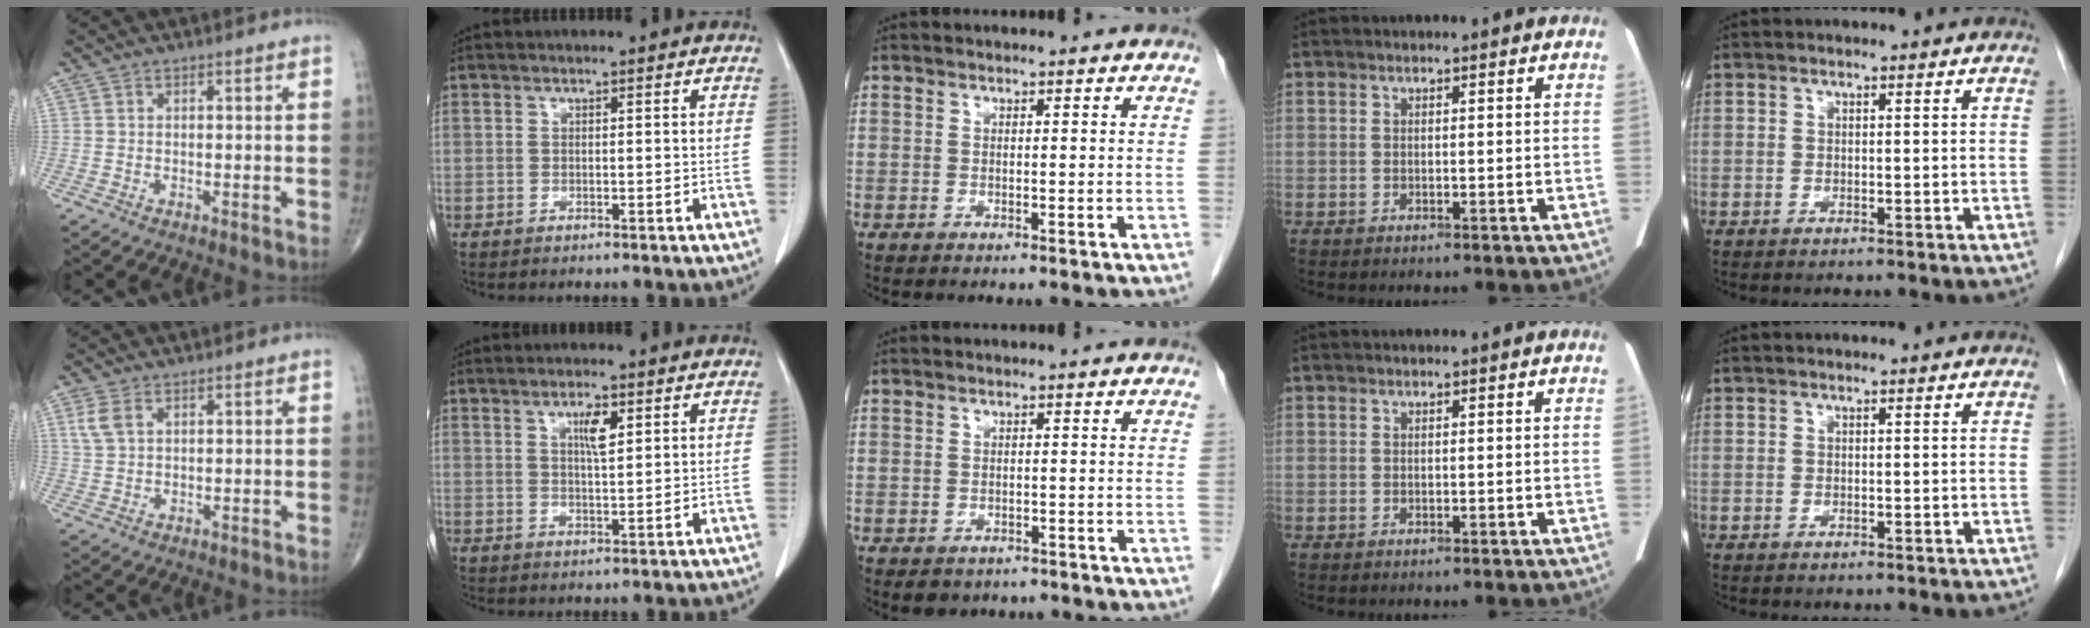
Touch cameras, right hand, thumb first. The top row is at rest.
{"thumb": {"total": 3.5, "force": [1.5, 2.0, 2.4], "torque": [-0.056, 0.005, 0.038]}, "index": {"total": 3.6, "force": [1.6, 0.7, 3.1], "torque": [-0.055, -0.001, 0.028]}, "middle": {"total": 3.1, "force": [-2.4, 1.9, 0.7], "torque": [-0.007, 0.001, -0.029]}}